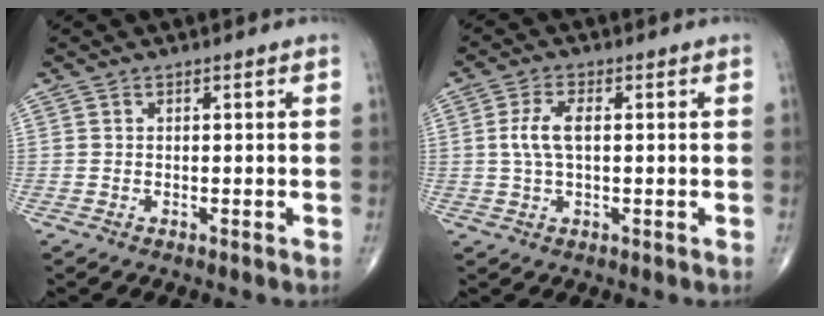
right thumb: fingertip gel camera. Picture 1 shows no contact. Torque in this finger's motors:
{"motor_torque": [0.16, 0.13, 0.56, 0.06, 0.02]}